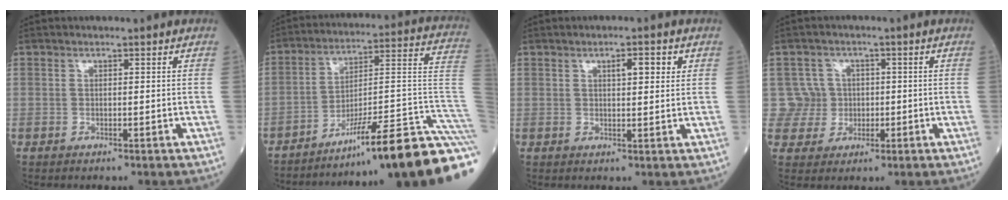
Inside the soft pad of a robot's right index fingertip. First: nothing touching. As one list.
[{"total": 23.8, "force": [-17.0, -0.9, 16.7], "torque": [-0.120, 0.018, -0.255]}, {"total": 3.1, "force": [1.4, 0.8, 2.7], "torque": [-0.042, 0.004, 0.021]}, {"total": 5.0, "force": [0.5, 4.9, -0.7], "torque": [0.034, 0.015, 0.010]}]